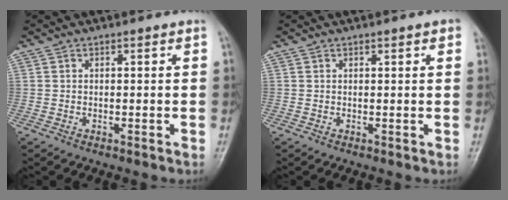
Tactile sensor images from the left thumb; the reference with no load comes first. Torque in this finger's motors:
{"motor_torque": [1.10, 0.97, 0.55, -0.69, 0.01]}